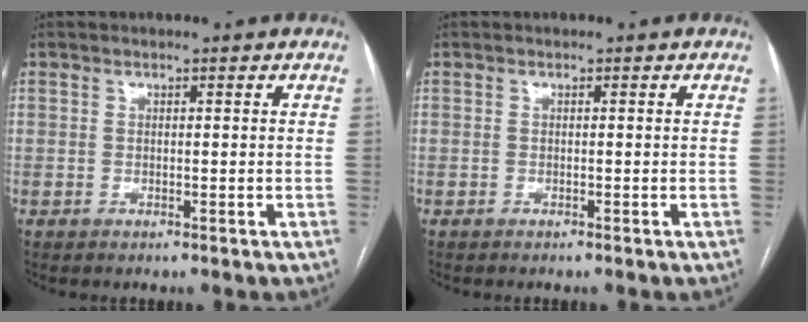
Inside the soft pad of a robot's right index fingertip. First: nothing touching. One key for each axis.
{"total": 0.0}